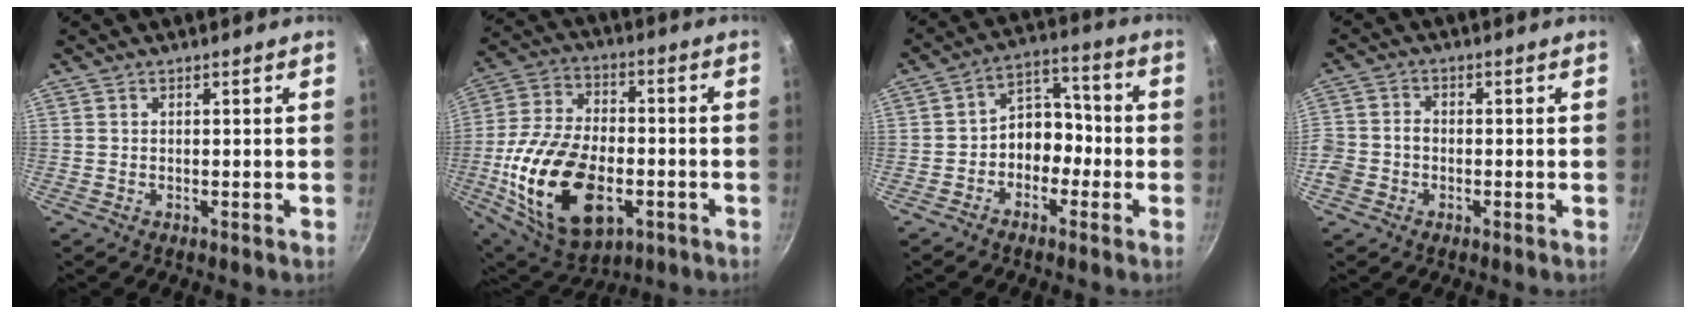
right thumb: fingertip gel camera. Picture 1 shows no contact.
{"total": 23.6, "force": [-6.1, 13.7, 18.2], "torque": [-0.339, 0.018, -0.096]}
{"total": 8.2, "force": [-2.5, 6.3, 4.6], "torque": [-0.017, 0.050, -0.052]}
{"total": 6.0, "force": [-2.0, 4.9, 2.8], "torque": [-0.053, 0.025, -0.046]}